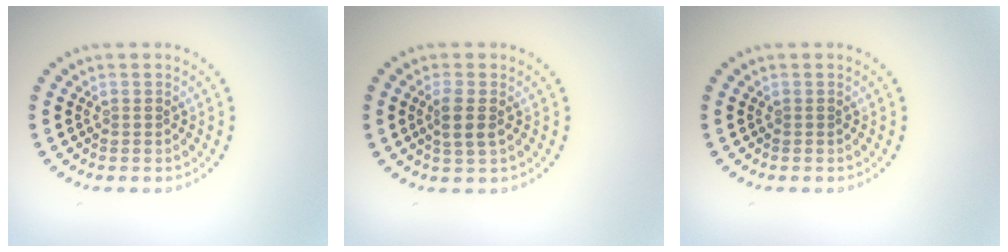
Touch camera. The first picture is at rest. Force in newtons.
{"total": 2.1, "press": 1.9, "slide": 0.8}
{"total": 0.0}